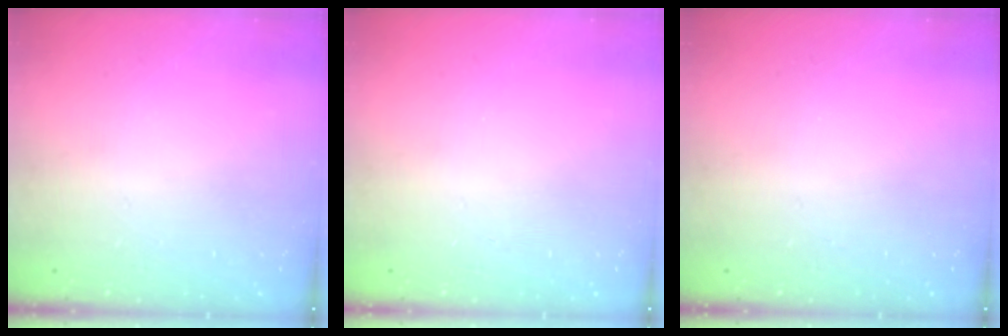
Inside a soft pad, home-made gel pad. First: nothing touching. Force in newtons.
{"total": 0.0}
{"total": 0.0}